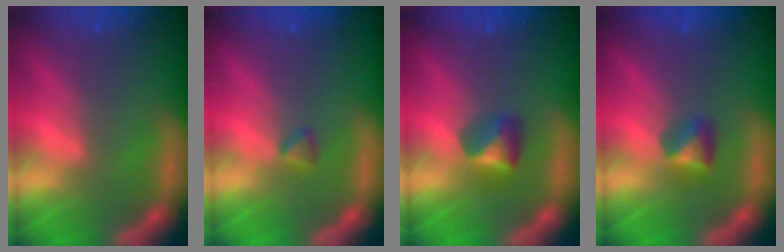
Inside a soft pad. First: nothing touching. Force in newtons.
{"total": 0.9}
{"total": 2.4}
{"total": 1.9}